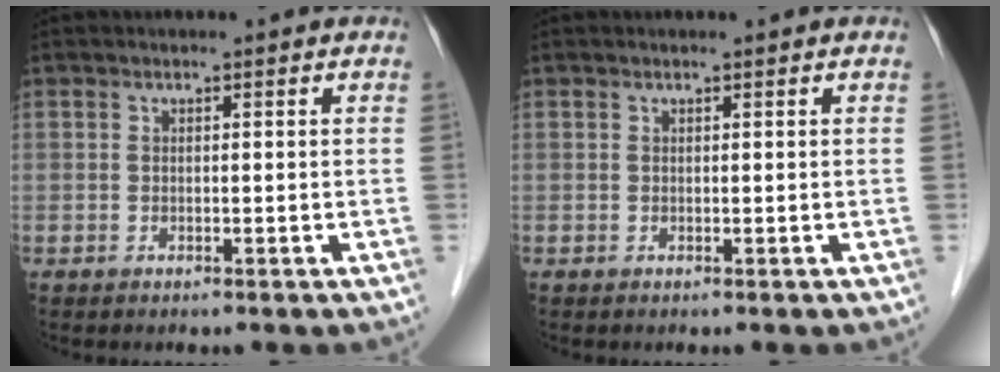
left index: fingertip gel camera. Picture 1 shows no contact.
{"total": 0.0}